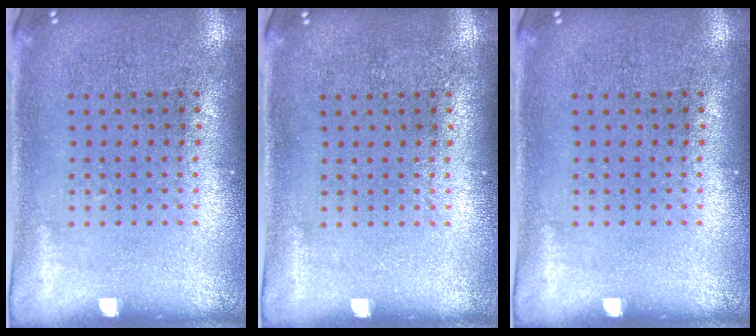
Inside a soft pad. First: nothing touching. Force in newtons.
{"total": 0.0}
{"total": 0.0}